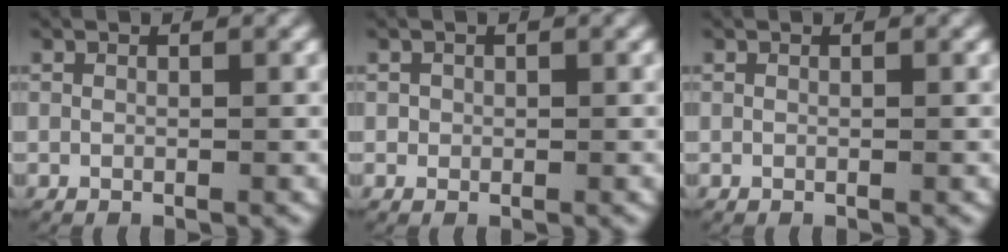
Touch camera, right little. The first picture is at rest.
{"total": 1.0, "force": [-0.1, 1.0, 0.0], "torque": [0.003, 0.003, -0.008]}
{"total": 0.0}